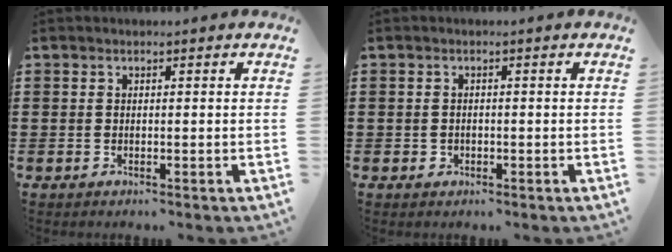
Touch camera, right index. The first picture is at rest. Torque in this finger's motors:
{"motor_torque": [-0.82, 1.32, 0.05, 0.01]}